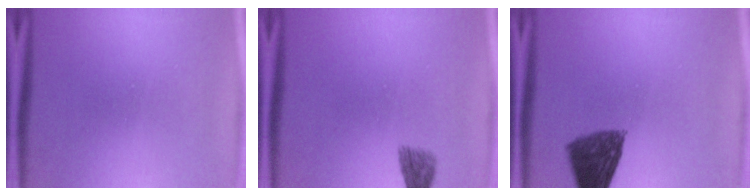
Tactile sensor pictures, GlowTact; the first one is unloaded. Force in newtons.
{"total": 1.8}
{"total": 8.9}